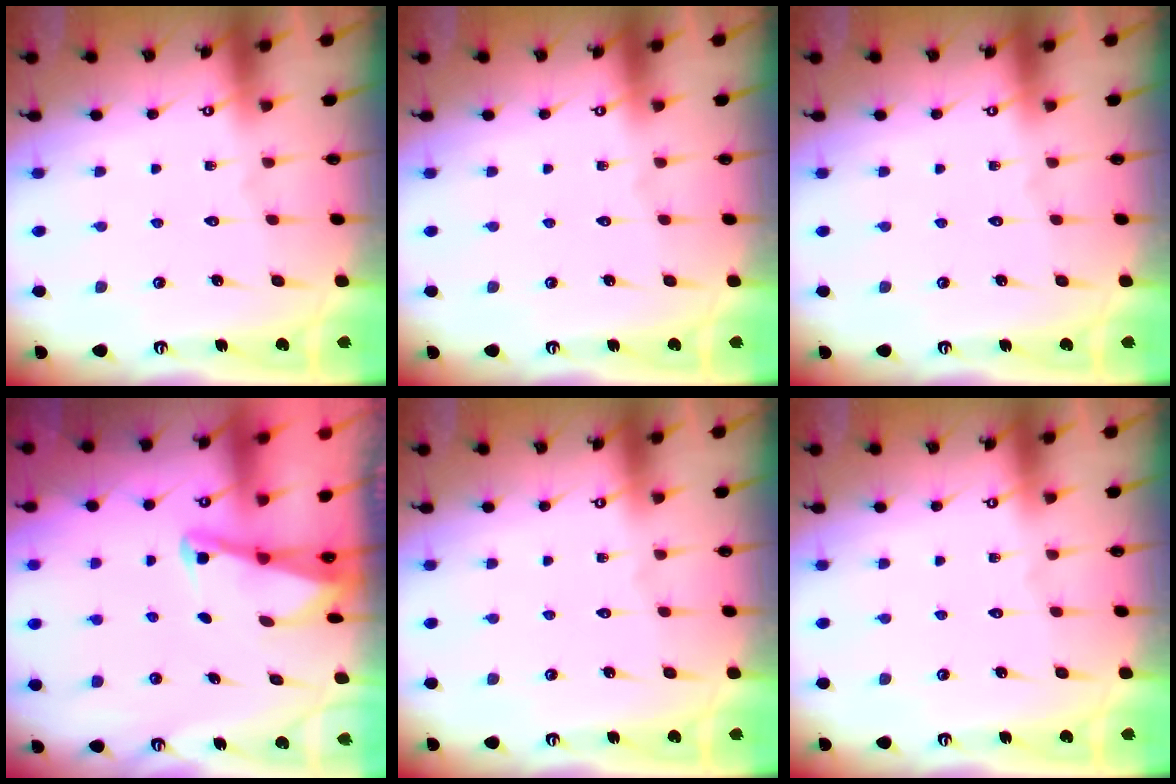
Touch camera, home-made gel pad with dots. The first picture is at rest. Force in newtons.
{"total": 0.0}
{"total": 0.0}
{"total": 2.0, "press": 2.0, "slide": 0.4}
{"total": 0.0}
{"total": 0.0}